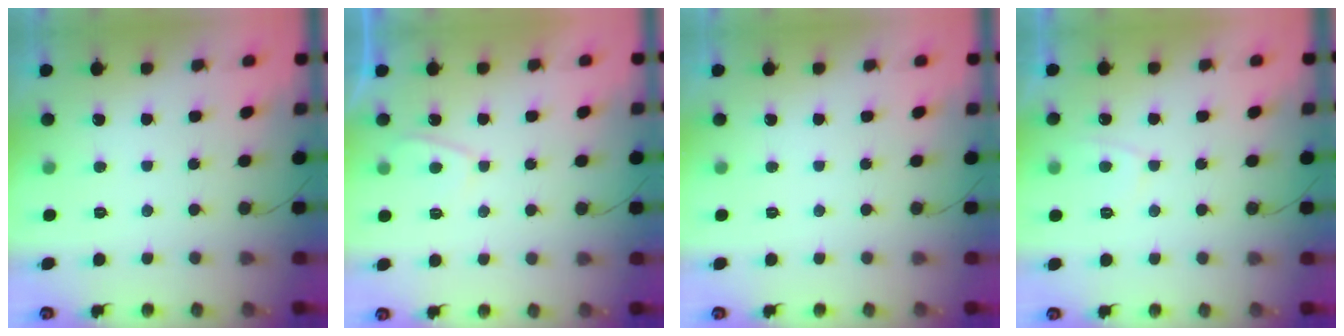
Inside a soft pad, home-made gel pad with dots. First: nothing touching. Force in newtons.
{"total": 2.5, "press": 2.4, "slide": 0.6}
{"total": 0.0}
{"total": 2.0, "press": 1.9, "slide": 0.6}